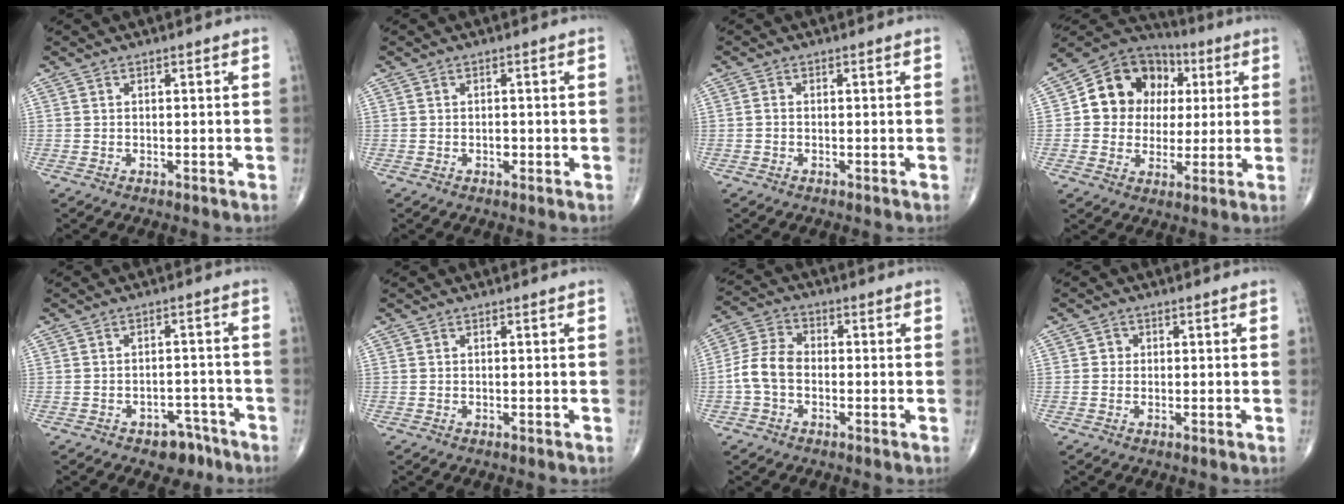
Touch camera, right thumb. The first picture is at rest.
{"total": 1.1, "force": [-0.4, 0.8, 0.7], "torque": [-0.005, 0.003, -0.007]}
{"total": 0.6, "force": [-0.2, 0.4, 0.4], "torque": [-0.007, 0.000, -0.007]}
{"total": 14.9, "force": [2.5, 12.8, 7.3], "torque": [-0.076, 0.016, 0.037]}
{"total": 5.2, "force": [-3.5, 3.2, 2.0], "torque": [-0.006, 0.030, -0.046]}
{"total": 0.0}
{"total": 7.2, "force": [-1.5, 4.9, 5.0], "torque": [-0.097, 0.025, -0.042]}
{"total": 1.4, "force": [0.1, 1.3, 0.4], "torque": [0.003, 0.004, -0.002]}